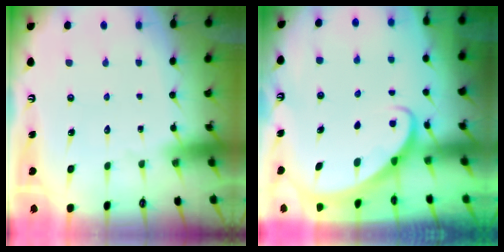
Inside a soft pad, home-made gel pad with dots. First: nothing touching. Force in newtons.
{"total": 2.4, "press": 2.4, "slide": 0.2}